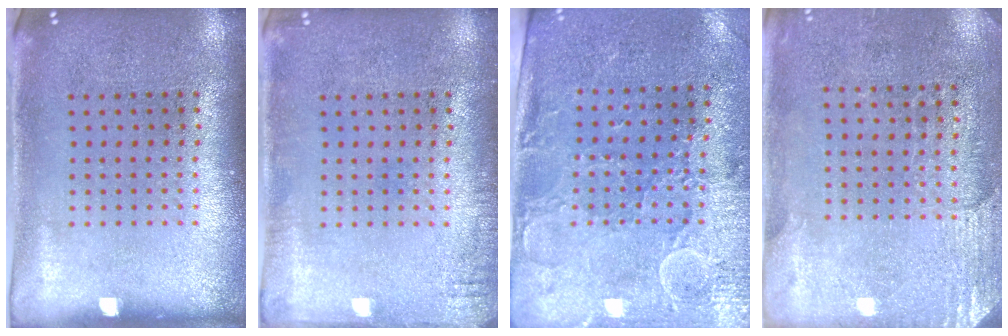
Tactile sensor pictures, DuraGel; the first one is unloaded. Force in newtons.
{"total": 1.4, "press": 1.4, "slide": 0.1}
{"total": 3.0, "press": 2.6, "slide": 1.5}
{"total": 2.6, "press": 2.4, "slide": 1.1}